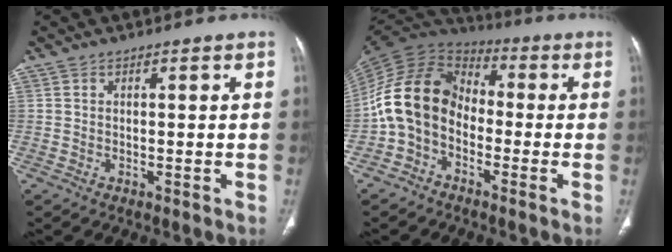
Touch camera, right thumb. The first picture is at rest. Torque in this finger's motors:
{"motor_torque": [1.89, 3.11, 1.72, -1.05, 0.20]}